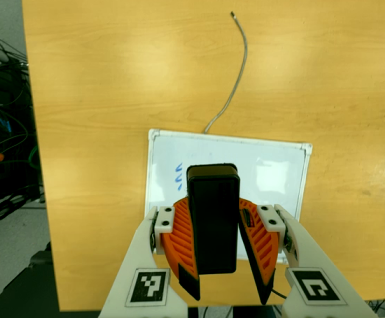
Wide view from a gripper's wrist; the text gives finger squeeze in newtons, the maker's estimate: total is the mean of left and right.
{"total": 8.0, "left": 8.6, "right": 7.4}